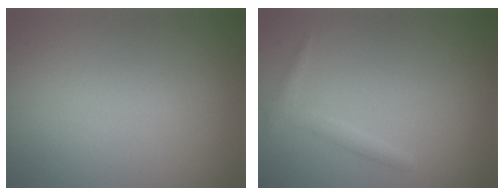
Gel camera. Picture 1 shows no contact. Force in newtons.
{"total": 1.3, "press": 1.3, "slide": 0.0}